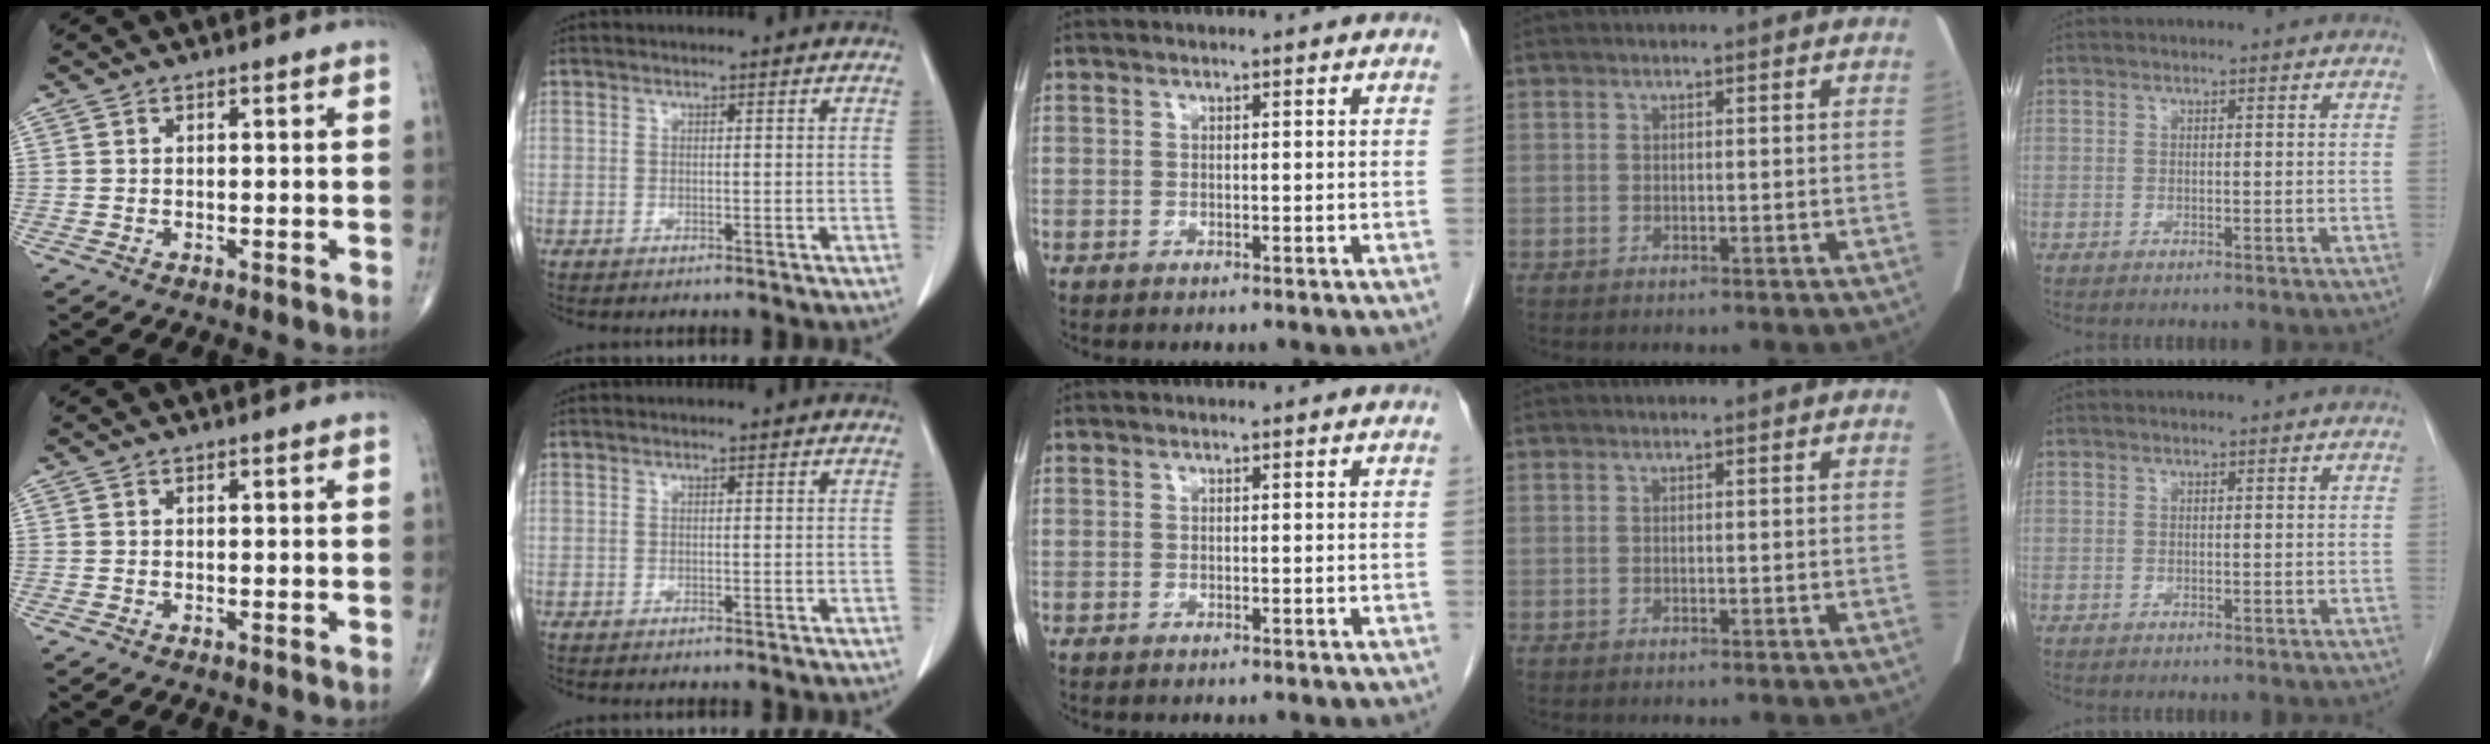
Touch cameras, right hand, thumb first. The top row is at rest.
{}